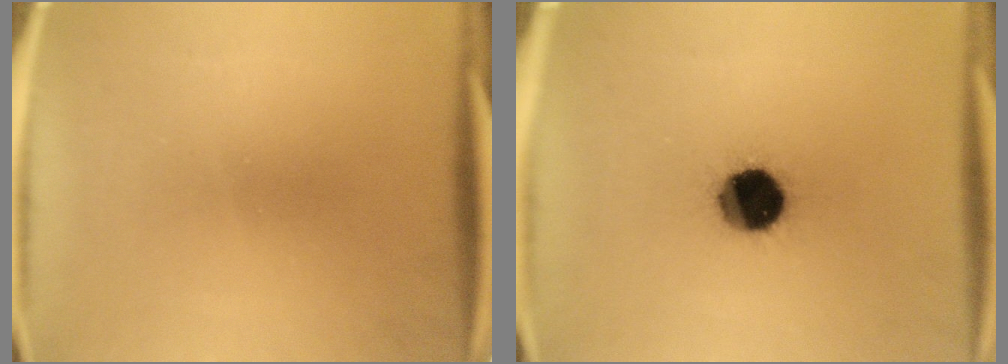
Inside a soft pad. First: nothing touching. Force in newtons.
{"total": 14.6}